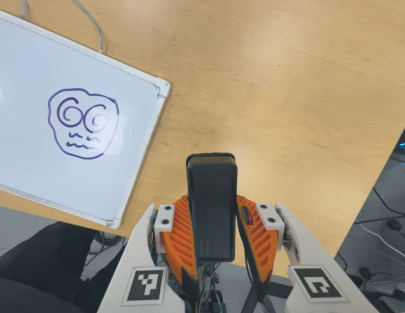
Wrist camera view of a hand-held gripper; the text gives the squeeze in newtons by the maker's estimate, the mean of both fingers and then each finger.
{"total": 5.0, "left": 3.8, "right": 6.3}